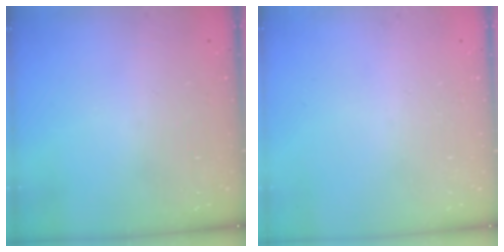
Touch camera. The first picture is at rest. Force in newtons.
{"total": 0.0}